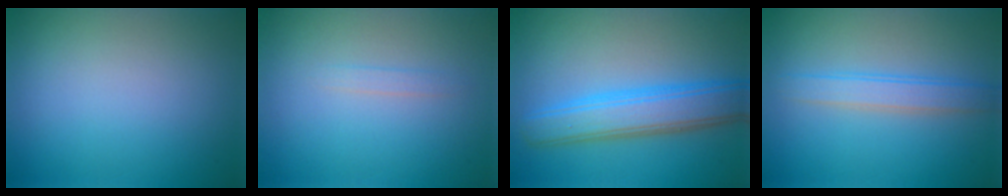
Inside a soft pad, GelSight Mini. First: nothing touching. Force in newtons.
{"total": 0.7, "press": 0.7, "slide": 0.0}
{"total": 5.9, "press": 5.9, "slide": 0.1}
{"total": 2.5, "press": 2.5, "slide": 0.1}